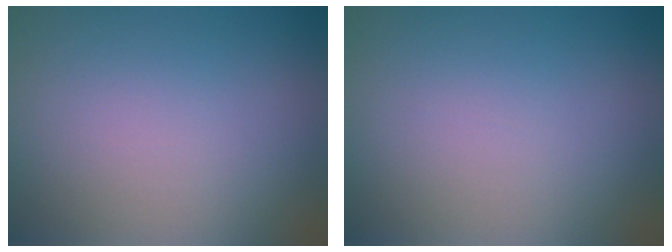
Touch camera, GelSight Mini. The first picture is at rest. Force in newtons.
{"total": 0.0}